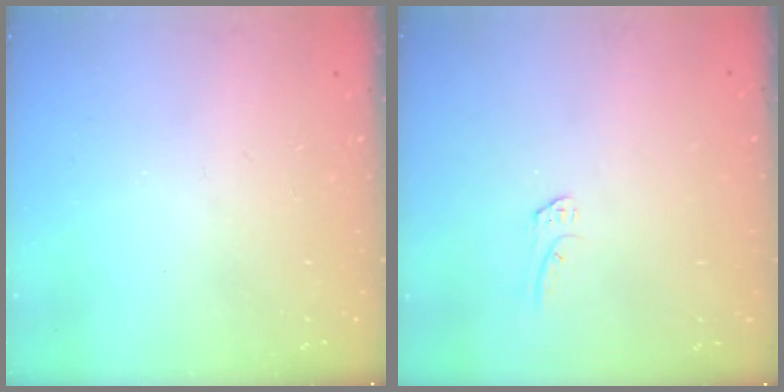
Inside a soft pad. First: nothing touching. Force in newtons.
{"total": 4.1, "press": 4.0, "slide": 0.6}